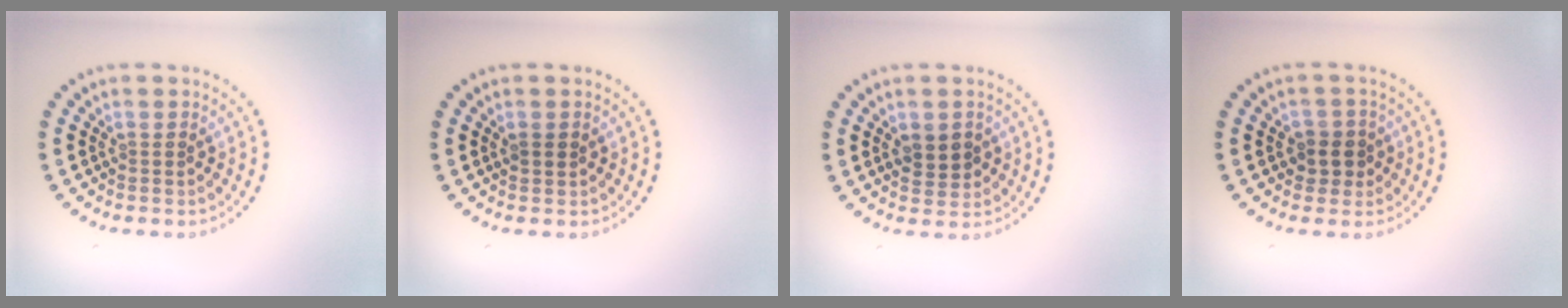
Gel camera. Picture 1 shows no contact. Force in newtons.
{"total": 0.9, "press": 0.8, "slide": 0.3}
{"total": 2.4, "press": 2.3, "slide": 0.6}
{"total": 2.1, "press": 1.8, "slide": 1.0}